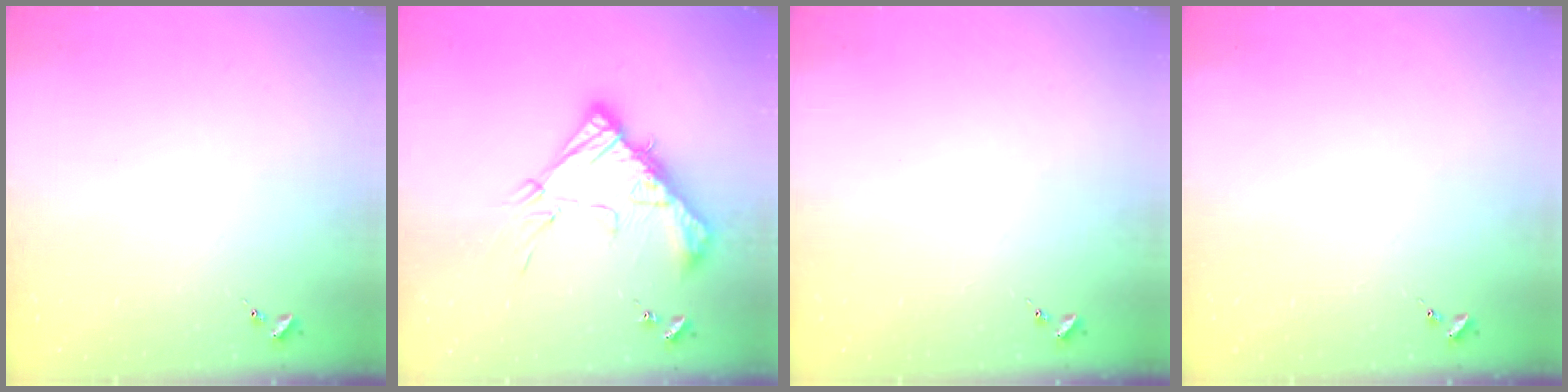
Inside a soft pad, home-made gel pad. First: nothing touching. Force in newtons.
{"total": 19.5, "press": 19.4, "slide": 1.8}
{"total": 0.0}
{"total": 0.0}